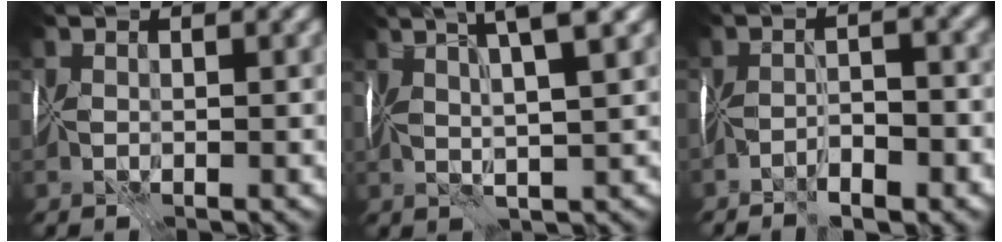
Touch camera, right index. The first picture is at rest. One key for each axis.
{"total": 5.9, "fx": 3.2, "fy": 0.8, "fz": 5.0, "tx": -0.067, "ty": 0.019, "tz": 0.043}
{"total": 2.8, "fx": -2.3, "fy": 0.3, "fz": 1.5, "tx": -0.019, "ty": 0.002, "tz": -0.041}